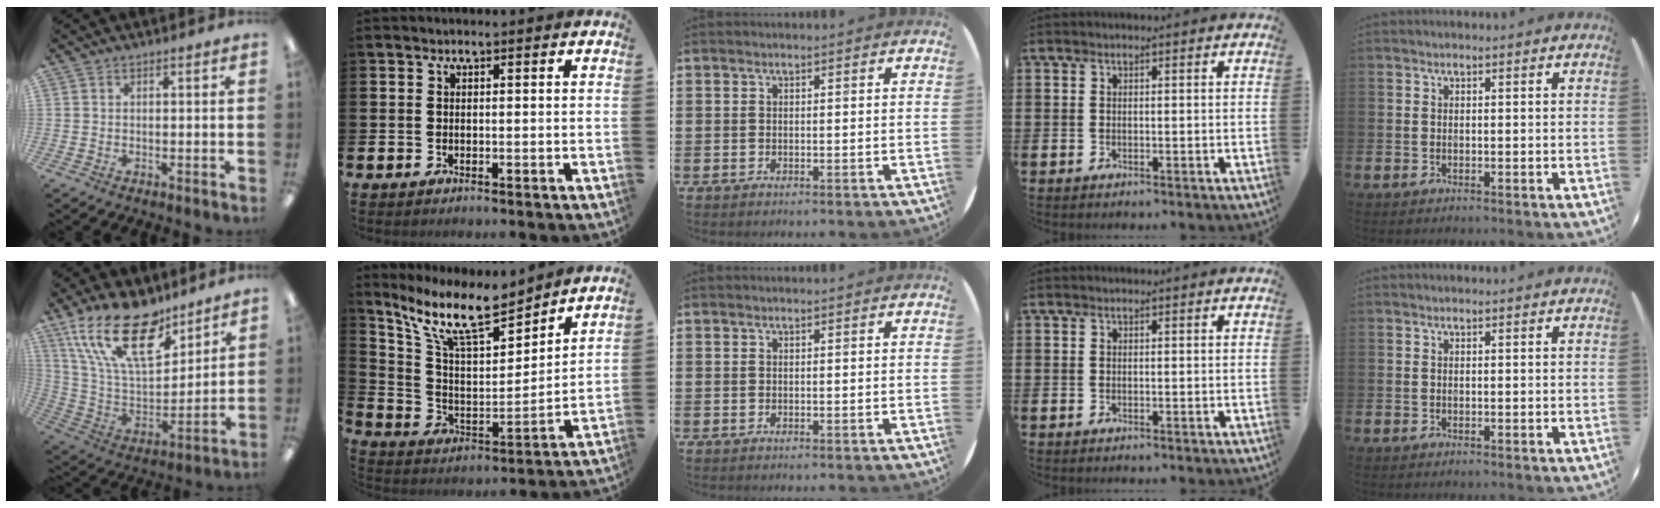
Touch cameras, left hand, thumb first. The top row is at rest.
{"thumb": {"total": 22.6, "force": [14.2, 9.9, 14.5], "torque": [-0.284, -0.080, 0.251]}, "index": {"total": 12.0, "force": [10.1, 3.1, 5.7], "torque": [-0.137, -0.056, 0.178]}}